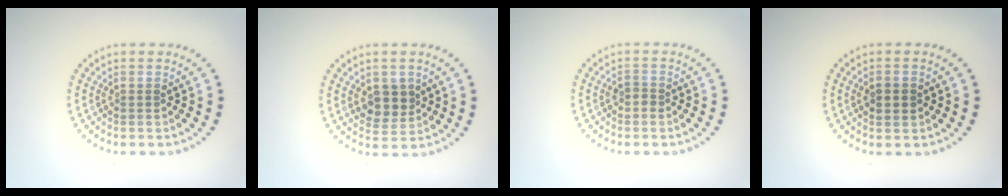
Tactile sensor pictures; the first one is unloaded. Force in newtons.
{"total": 2.9, "press": 2.8, "slide": 0.9}
{"total": 1.0, "press": 0.9, "slide": 0.4}
{"total": 2.3, "press": 2.2, "slide": 0.2}